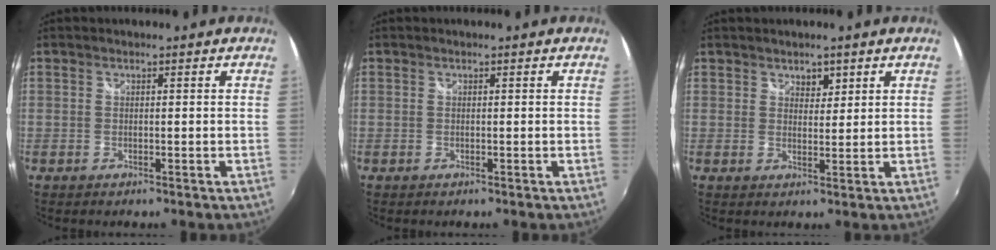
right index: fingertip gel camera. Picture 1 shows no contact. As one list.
[{"total": 0.0}, {"total": 2.3, "force": [1.5, 1.5, 0.8], "torque": [-0.007, 0.002, 0.026]}]